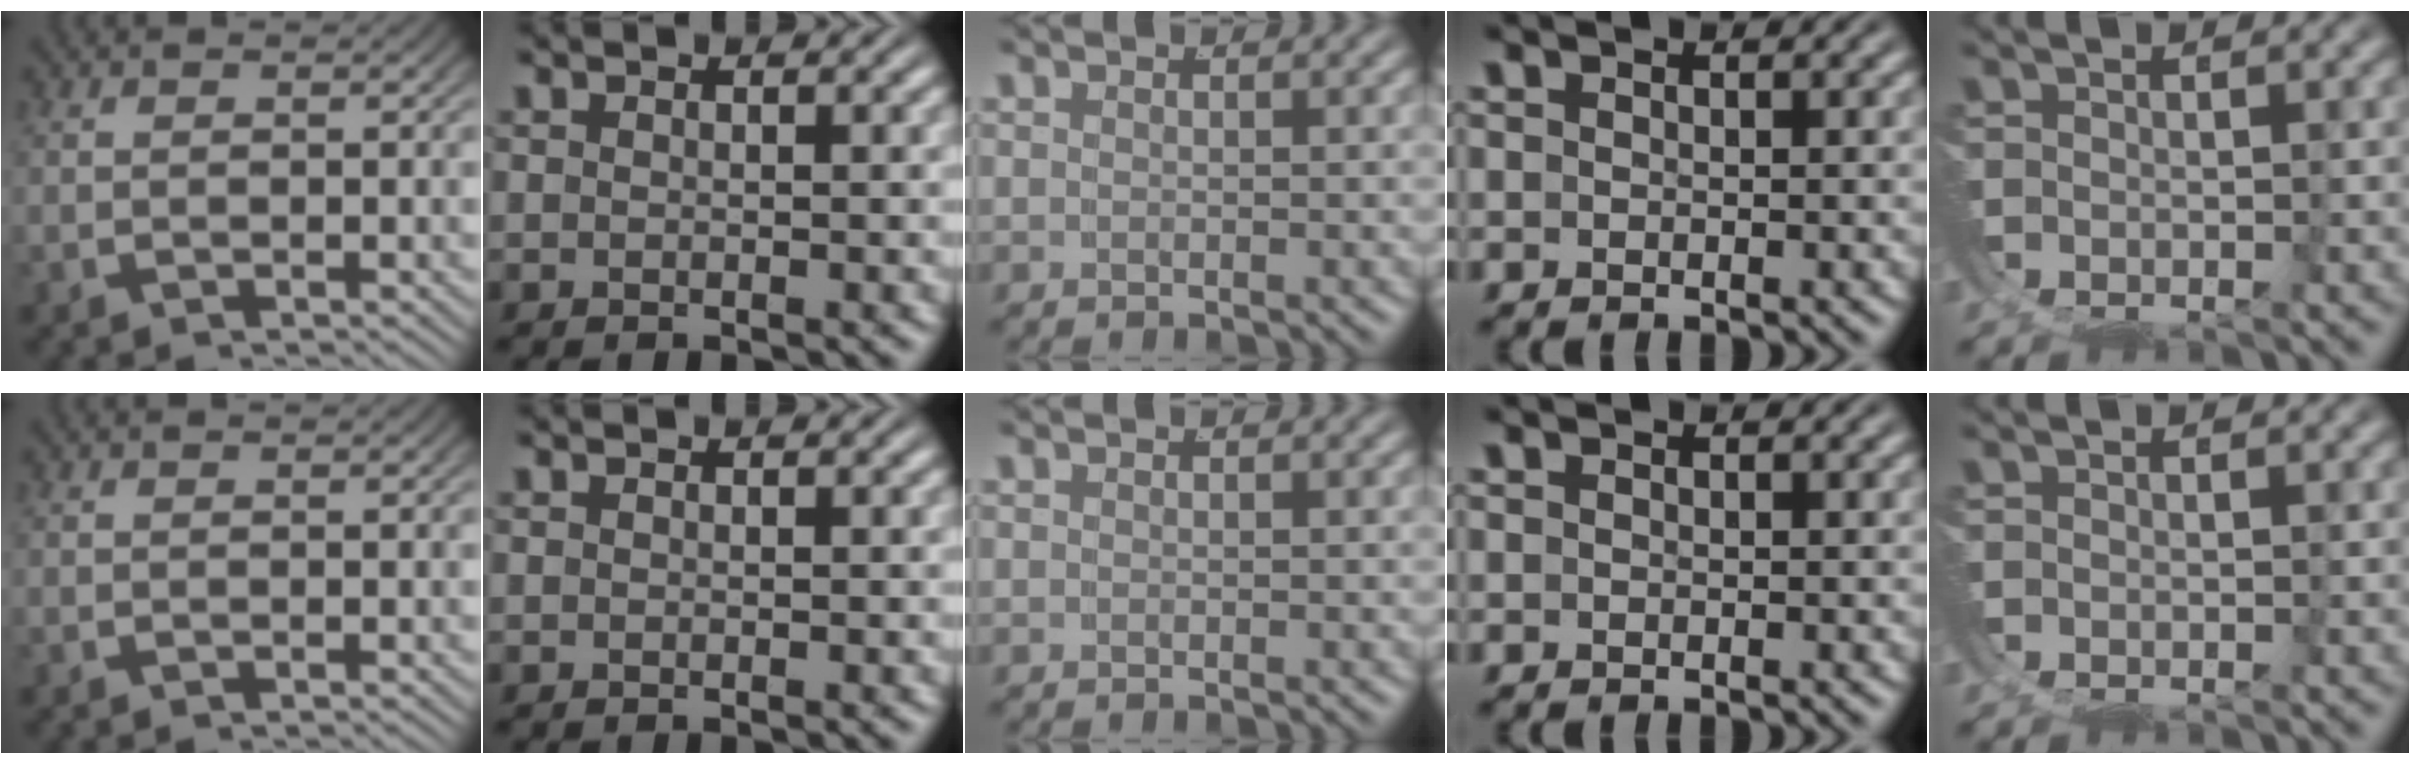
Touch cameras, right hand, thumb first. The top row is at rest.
{}